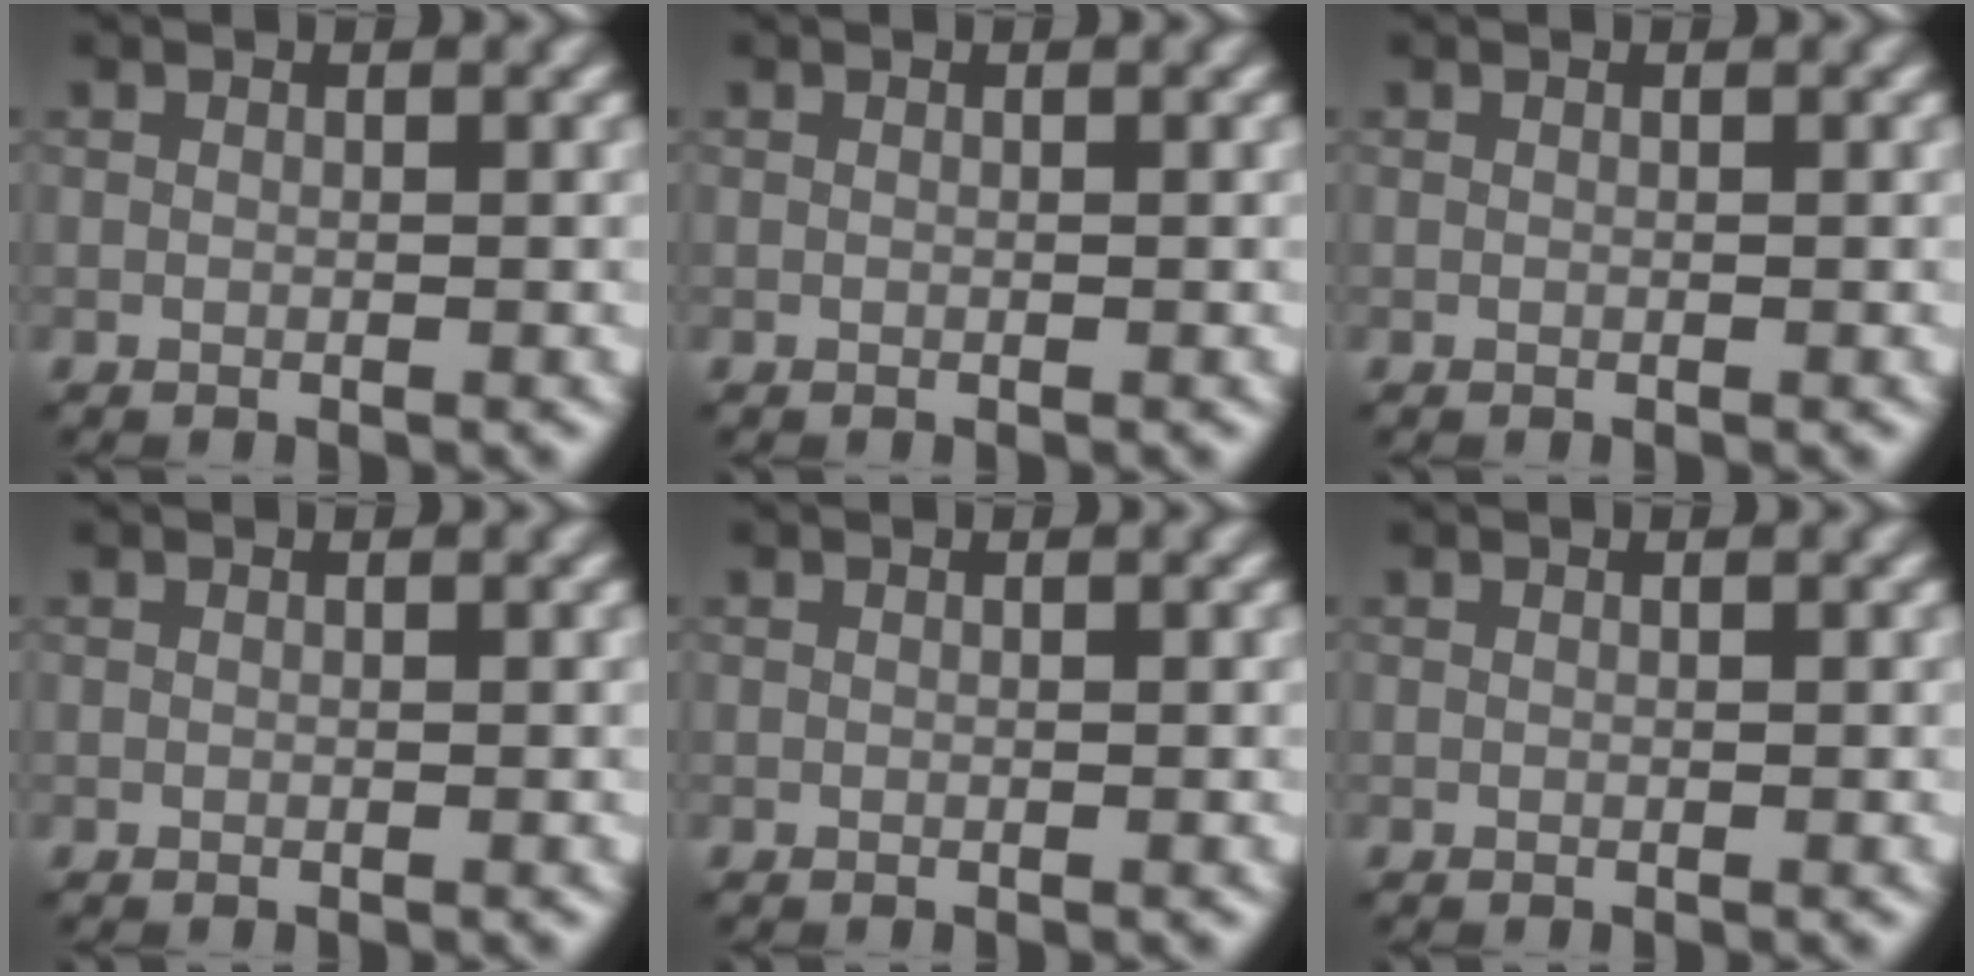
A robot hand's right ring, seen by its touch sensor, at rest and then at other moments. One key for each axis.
{"total": 0.0}
{"total": 0.0}
{"total": 0.0}
{"total": 0.0}
{"total": 0.0}